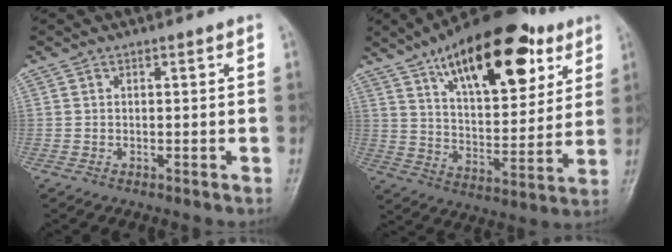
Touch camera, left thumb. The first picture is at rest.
{"total": 24.7, "force": [13.0, 10.8, 18.1], "torque": [-0.242, -0.033, 0.209]}